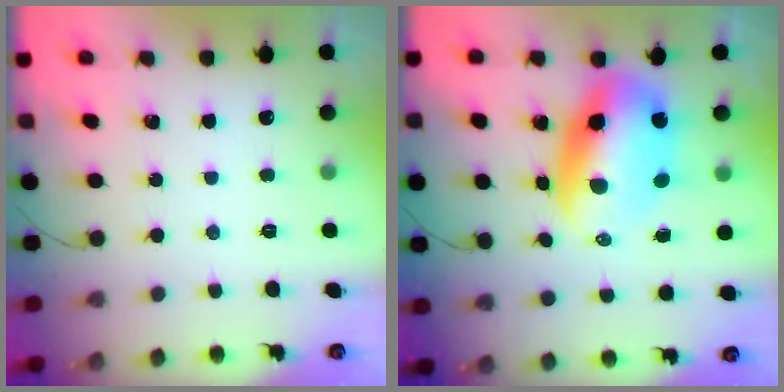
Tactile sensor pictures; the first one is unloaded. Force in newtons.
{"total": 13.4, "press": 13.0, "slide": 3.1}